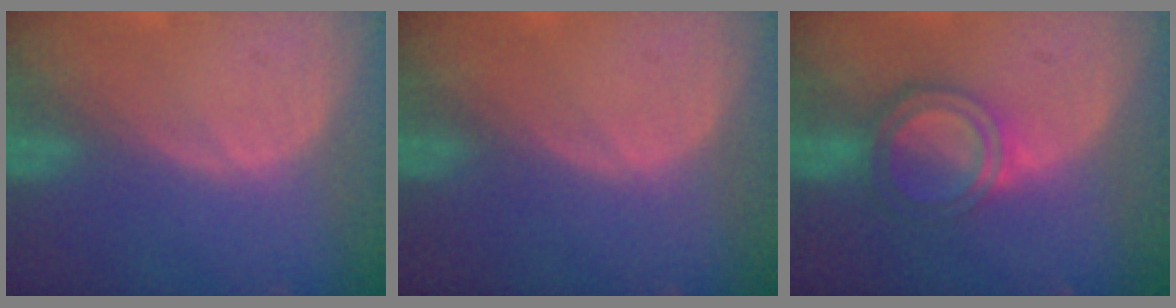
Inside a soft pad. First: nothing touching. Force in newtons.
{"total": 0.6, "press": 0.0, "slide": 0.6}
{"total": 6.0, "press": 5.5, "slide": 2.4}